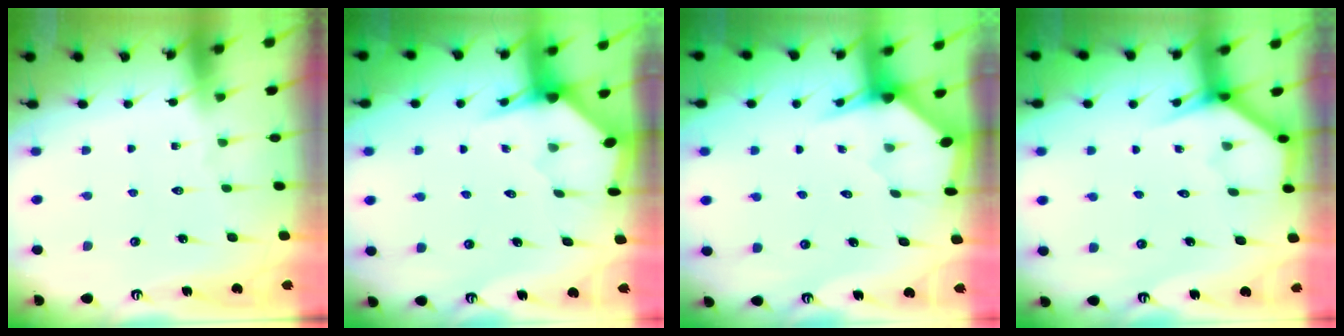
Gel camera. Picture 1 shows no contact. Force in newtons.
{"total": 3.3, "press": 3.3, "slide": 0.3}
{"total": 2.8, "press": 2.8, "slide": 0.2}
{"total": 3.7, "press": 3.7, "slide": 0.3}